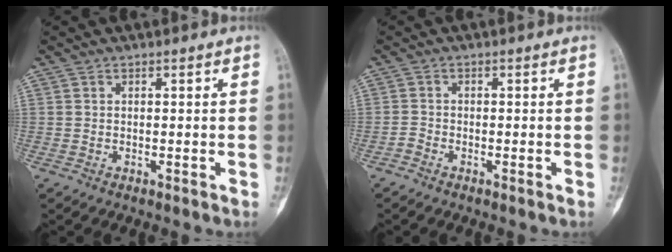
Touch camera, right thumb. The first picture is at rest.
{"total": 1.1, "force": [-0.9, 0.4, 0.3], "torque": [-0.009, 0.001, -0.025]}